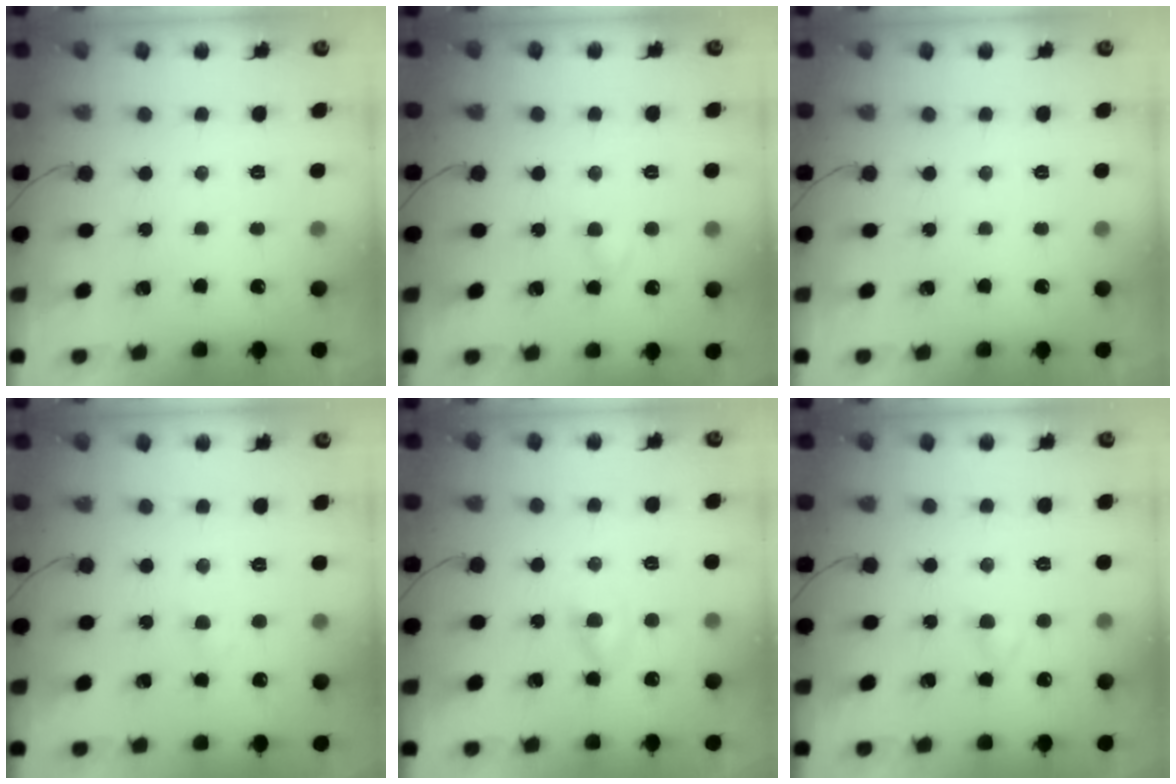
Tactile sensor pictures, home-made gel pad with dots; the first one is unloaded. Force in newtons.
{"total": 2.3, "press": 2.1, "slide": 0.9}
{"total": 0.0}
{"total": 1.6, "press": 1.4, "slide": 0.8}
{"total": 2.3, "press": 2.1, "slide": 1.0}
{"total": 2.5, "press": 2.3, "slide": 1.0}